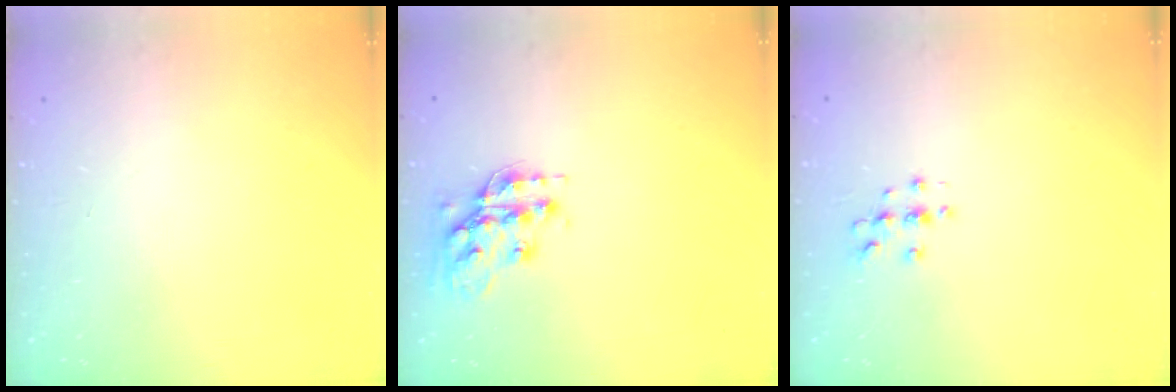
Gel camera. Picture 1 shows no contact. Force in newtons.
{"total": 15.4, "press": 15.4, "slide": 1.0}
{"total": 2.9, "press": 2.9, "slide": 0.3}